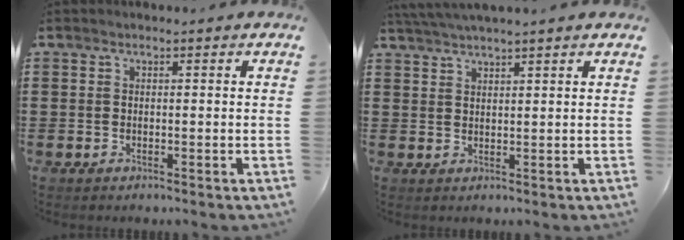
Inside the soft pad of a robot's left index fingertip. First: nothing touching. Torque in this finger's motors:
{"motor_torque": [-0.48, 0.46, 0.59, 0.21]}